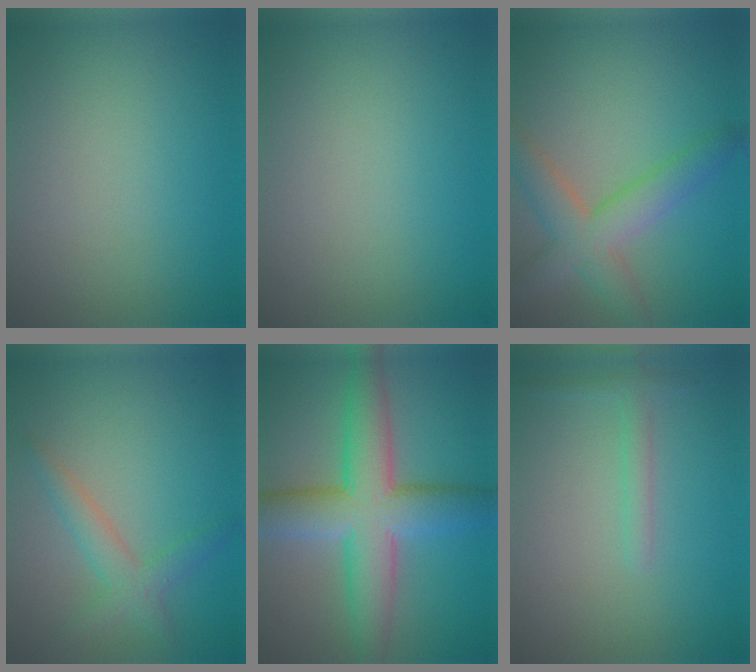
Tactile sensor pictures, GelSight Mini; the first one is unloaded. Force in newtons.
{"total": 0.0}
{"total": 5.1, "press": 5.1, "slide": 0.2}
{"total": 2.9, "press": 2.9, "slide": 0.1}
{"total": 9.2, "press": 9.2, "slide": 0.3}
{"total": 1.4, "press": 1.4, "slide": 0.1}